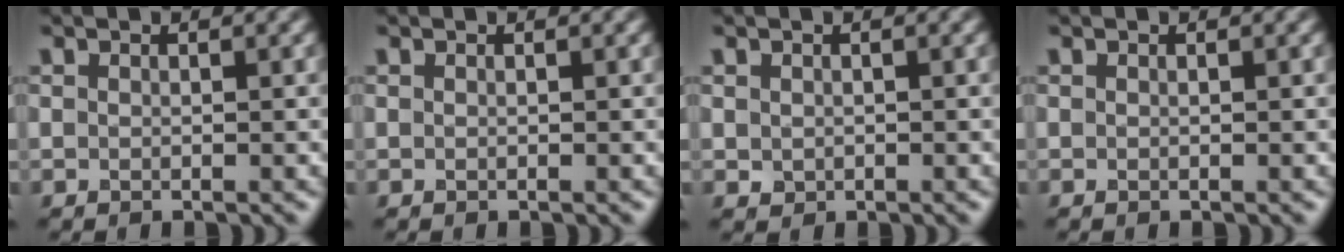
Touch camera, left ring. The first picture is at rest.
{"total": 0.0}
{"total": 0.7, "force": [0.1, 0.6, 0.2], "torque": [-0.002, -0.003, 0.004]}
{"total": 0.0}